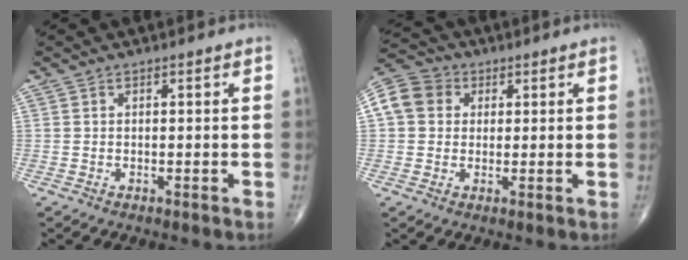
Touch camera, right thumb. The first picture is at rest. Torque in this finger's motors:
{"motor_torque": [-0.38, 0.43, 0.24, 0.10, 0.06]}